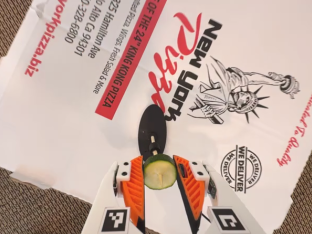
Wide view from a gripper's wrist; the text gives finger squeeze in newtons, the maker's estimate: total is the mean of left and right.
{"total": 9.6, "left": 9.9, "right": 9.3}